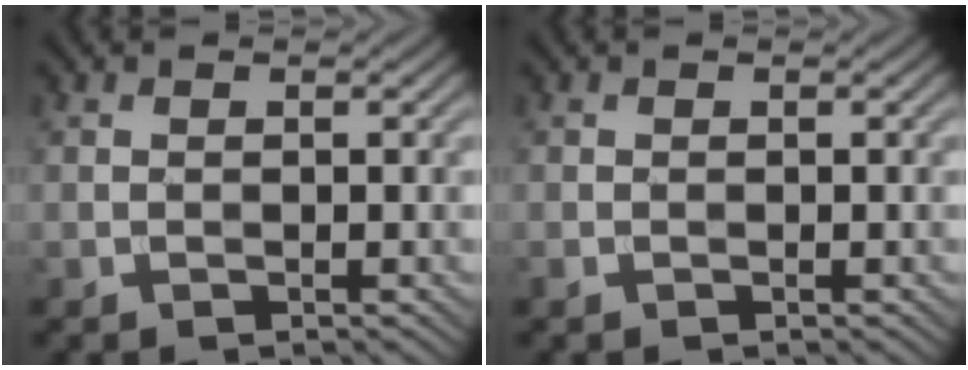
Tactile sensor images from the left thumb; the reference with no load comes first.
{"total": 0.5, "force": [-0.3, 0.3, 0.3], "torque": [-0.009, -0.004, -0.006]}